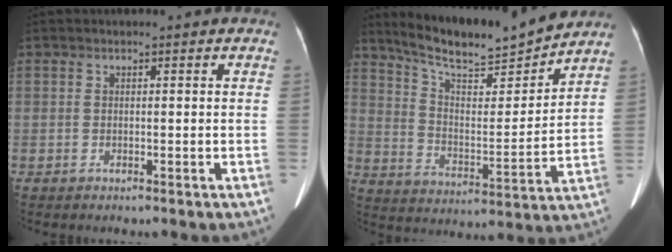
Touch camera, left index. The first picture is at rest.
{"total": 15.9, "force": [14.6, 1.0, 6.2], "torque": [-0.110, -0.009, 0.238]}